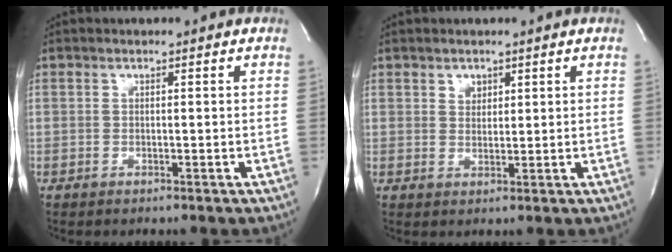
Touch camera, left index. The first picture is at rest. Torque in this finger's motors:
{"motor_torque": [0.48, -0.36, -0.02, 0.00]}